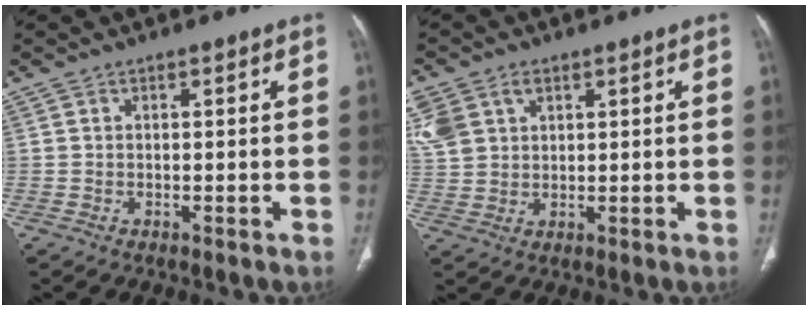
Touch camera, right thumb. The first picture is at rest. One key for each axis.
{"total": 13.2, "fx": 5.5, "fy": 9.9, "fz": 6.9, "tx": -0.185, "ty": 0.017, "tz": 0.115}